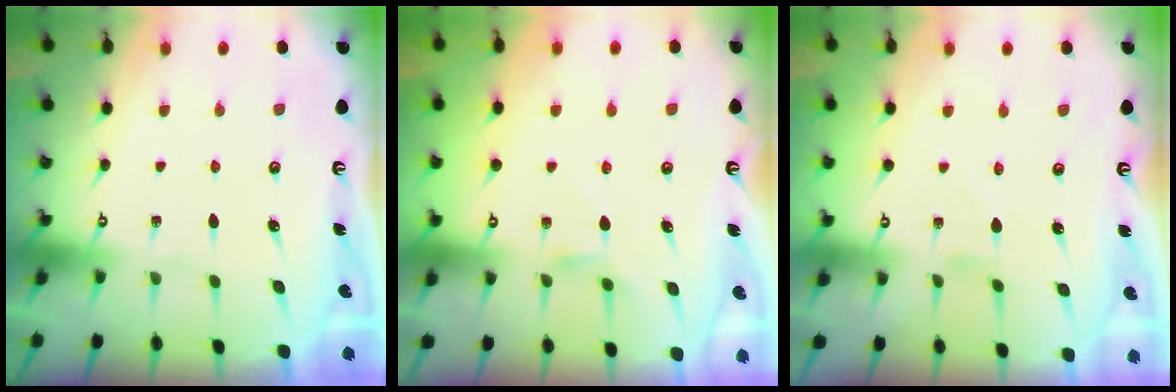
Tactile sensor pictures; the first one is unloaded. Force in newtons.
{"total": 2.8, "press": 2.7, "slide": 0.5}
{"total": 0.9, "press": 0.9, "slide": 0.1}